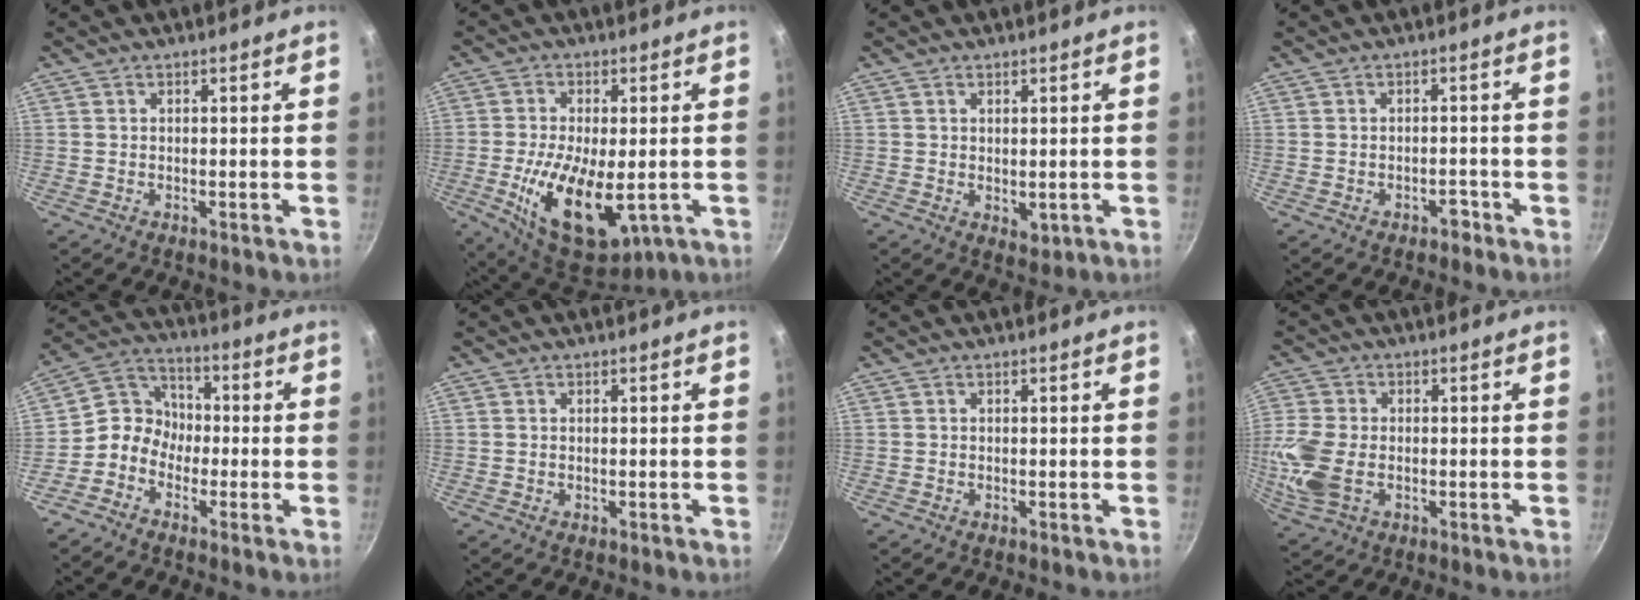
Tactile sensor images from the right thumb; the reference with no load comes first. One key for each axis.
{"total": 16.8, "fx": -3.3, "fy": 8.3, "fz": 14.2, "tx": -0.238, "ty": -0.006, "tz": -0.042}
{"total": 2.5, "fx": 0.8, "fy": 1.6, "fz": 1.8, "tx": -0.022, "ty": -0.009, "tz": 0.014}
{"total": 1.8, "fx": -1.3, "fy": 1.0, "fz": 0.7, "tx": 0.006, "ty": 0.021, "tz": -0.009}
{"total": 7.7, "fx": -2.5, "fy": 6.6, "fz": 3.1, "tx": -0.026, "ty": 0.037, "tz": -0.075}
{"total": 0.0}
{"total": 0.0}
{"total": 9.6, "fx": -1.8, "fy": 6.2, "fz": 7.1, "tx": -0.161, "ty": -0.001, "tz": -0.038}